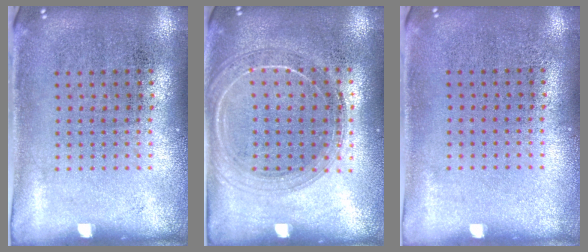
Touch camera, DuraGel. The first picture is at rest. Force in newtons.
{"total": 1.7, "press": 1.6, "slide": 0.5}
{"total": 0.0}